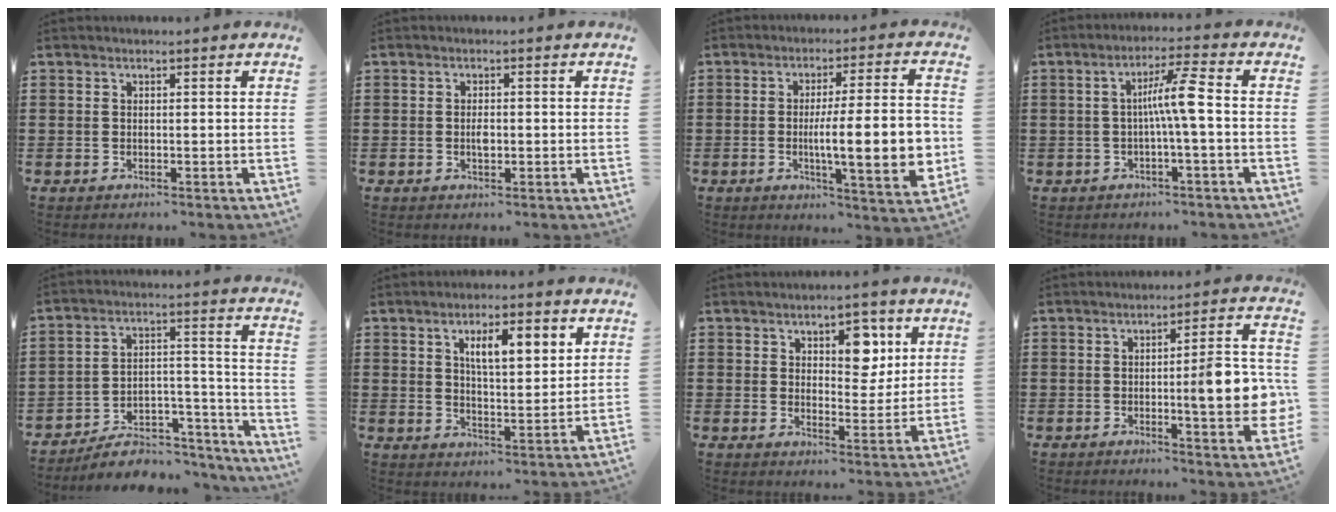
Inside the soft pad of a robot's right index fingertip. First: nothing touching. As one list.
[{"total": 1.9, "force": [-0.3, 0.8, 1.7], "torque": [-0.033, 0.000, -0.005]}, {"total": 13.1, "force": [-1.6, 2.9, 12.7], "torque": [-0.175, -0.014, -0.032]}, {"total": 6.4, "force": [-0.5, 0.1, 6.4], "torque": [-0.120, 0.005, -0.017]}, {"total": 7.4, "force": [-6.3, 2.7, 2.7], "torque": [-0.044, 0.017, -0.119]}, {"total": 6.8, "force": [2.8, 2.2, 5.8], "torque": [-0.094, -0.002, 0.040]}, {"total": 5.9, "force": [3.0, 3.5, 3.6], "torque": [-0.052, 0.004, 0.045]}, {"total": 9.3, "force": [-0.6, 1.5, 9.1], "torque": [-0.122, -0.011, -0.017]}]